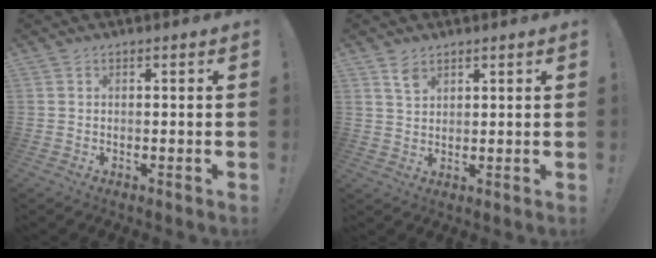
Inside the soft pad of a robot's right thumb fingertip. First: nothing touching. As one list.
[{"total": 4.0, "force": [2.8, 2.1, 1.9], "torque": [-0.022, -0.018, 0.050]}]